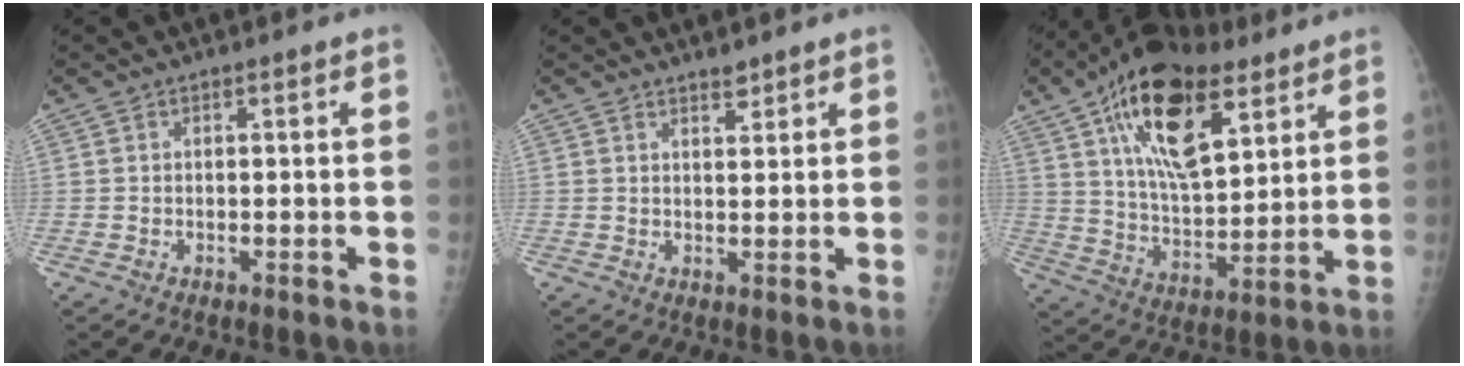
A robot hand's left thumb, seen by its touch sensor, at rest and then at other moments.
{"total": 2.0, "force": [1.8, 0.6, 0.6], "torque": [0.000, -0.015, 0.029]}
{"total": 21.3, "force": [11.0, 9.6, 15.5], "torque": [-0.238, -0.039, 0.191]}